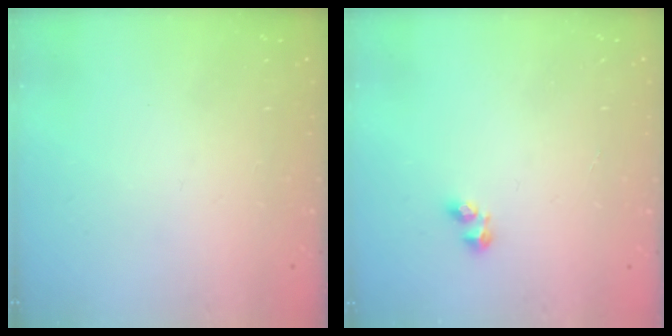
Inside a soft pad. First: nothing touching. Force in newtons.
{"total": 2.5, "press": 2.3, "slide": 0.9}